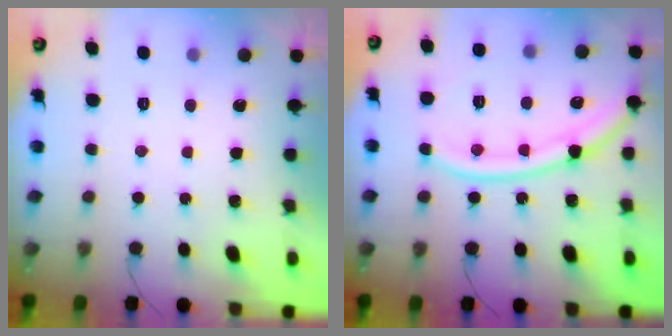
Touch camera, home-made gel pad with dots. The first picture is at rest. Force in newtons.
{"total": 16.5, "press": 16.5, "slide": 1.5}